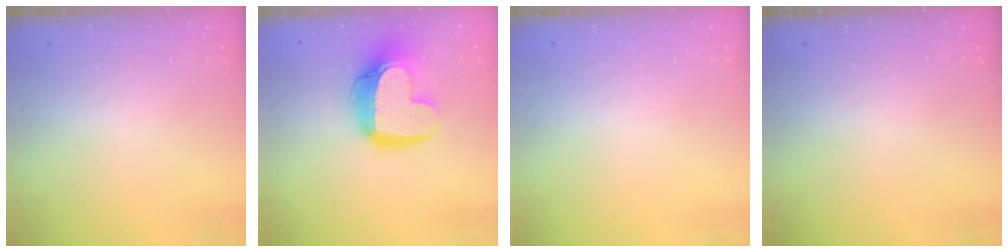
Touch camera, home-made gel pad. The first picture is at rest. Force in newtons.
{"total": 15.3, "press": 15.3, "slide": 1.4}
{"total": 0.0}
{"total": 0.0}